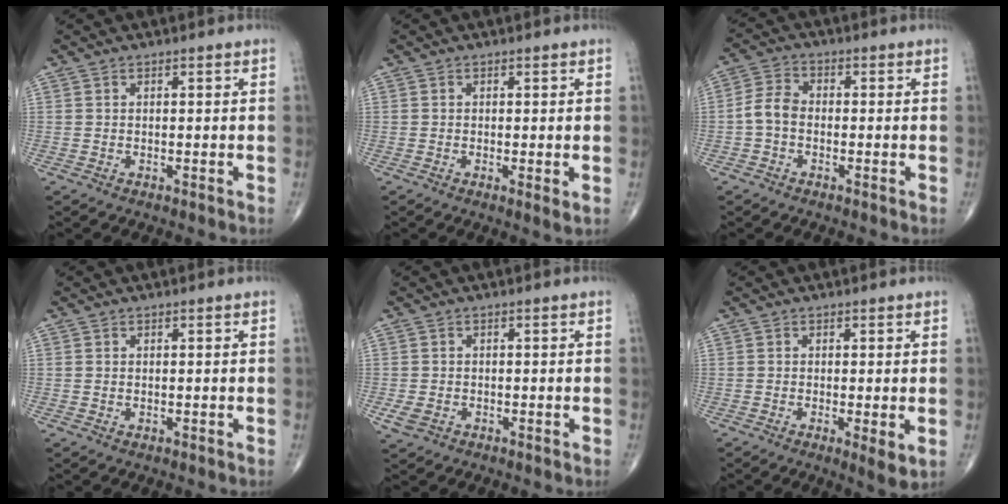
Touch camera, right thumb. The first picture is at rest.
{"total": 1.8, "force": [-0.3, 0.3, 1.7], "torque": [-0.036, -0.009, -0.008]}
{"total": 4.8, "force": [-1.1, 3.3, 3.3], "torque": [-0.061, 0.016, -0.033]}
{"total": 0.0}
{"total": 2.8, "force": [-1.0, 2.0, 1.6], "torque": [-0.034, 0.000, -0.014]}
{"total": 3.8, "force": [-0.8, 0.8, 3.6], "torque": [-0.063, -0.014, -0.017]}